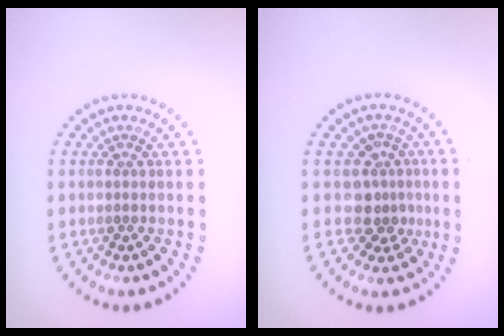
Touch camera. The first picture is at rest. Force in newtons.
{"total": 2.7, "press": 2.2, "slide": 1.6}